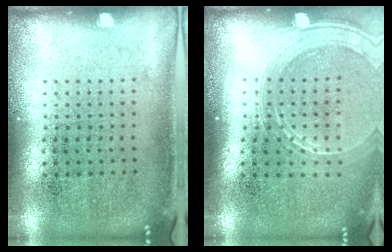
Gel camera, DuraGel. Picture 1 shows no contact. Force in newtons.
{"total": 1.9, "press": 1.7, "slide": 0.8}